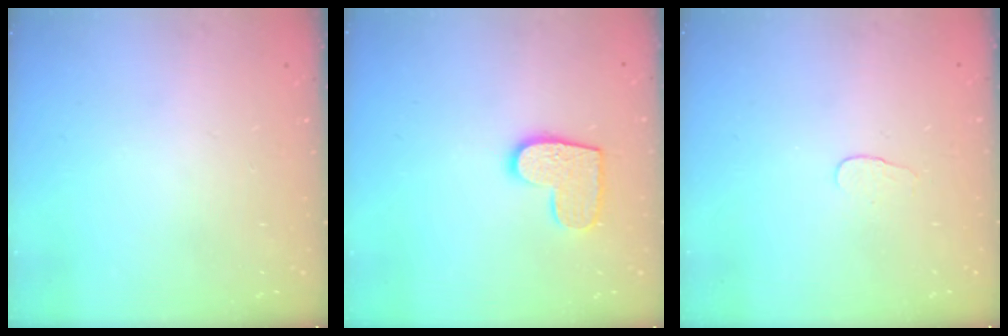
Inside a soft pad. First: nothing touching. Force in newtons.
{"total": 10.5, "press": 10.5, "slide": 0.6}
{"total": 3.8, "press": 3.8, "slide": 0.3}